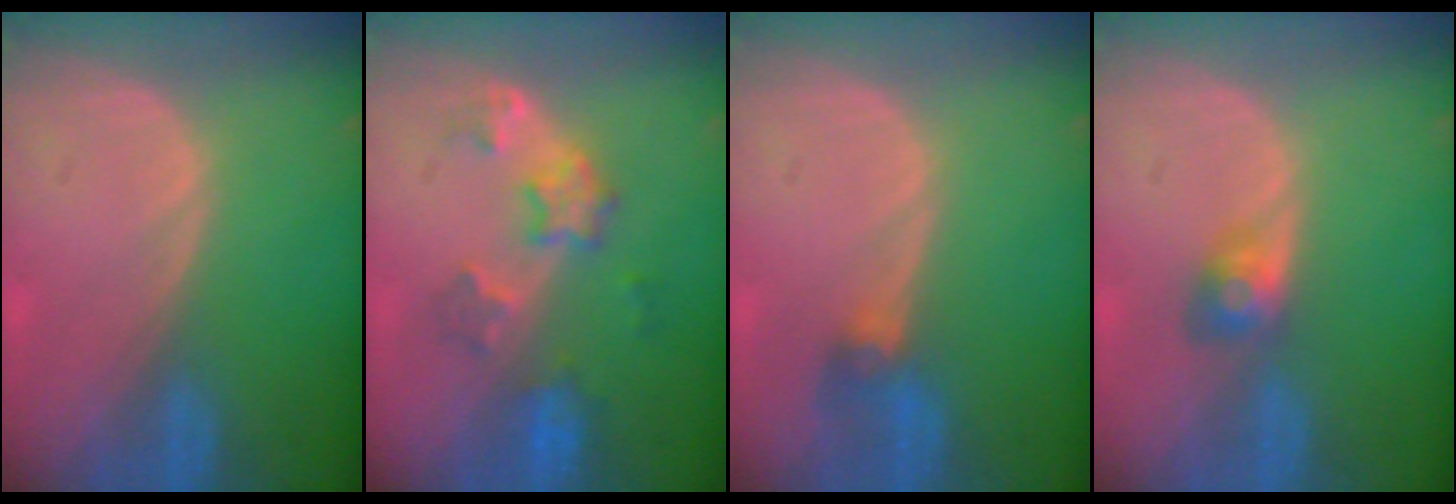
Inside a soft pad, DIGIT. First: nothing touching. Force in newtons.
{"total": 6.0, "press": 5.5, "slide": 2.4}
{"total": 2.8, "press": 2.6, "slide": 1.0}
{"total": 2.9, "press": 2.7, "slide": 1.2}